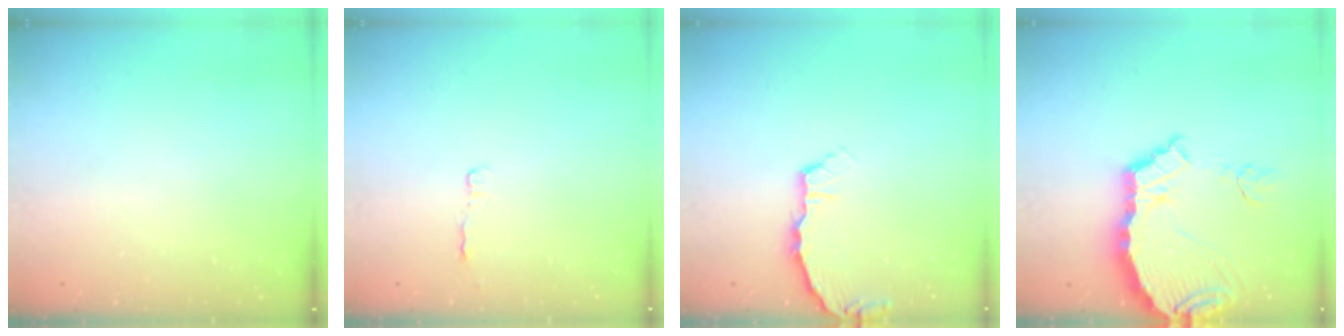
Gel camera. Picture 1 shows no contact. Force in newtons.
{"total": 2.2, "press": 2.2, "slide": 0.4}
{"total": 3.2, "press": 3.2, "slide": 0.4}
{"total": 11.2, "press": 11.1, "slide": 1.4}